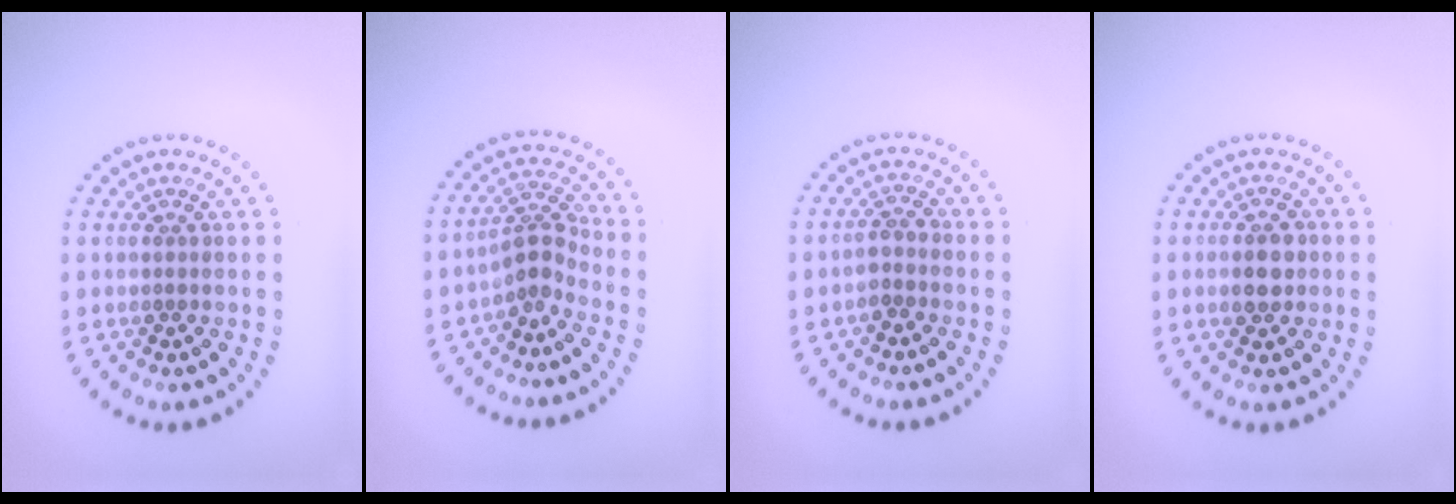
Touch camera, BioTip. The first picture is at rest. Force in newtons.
{"total": 2.7, "press": 1.9, "slide": 1.9}
{"total": 1.6, "press": 1.3, "slide": 0.8}
{"total": 2.8, "press": 2.7, "slide": 0.1}